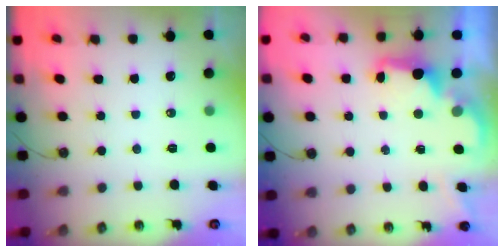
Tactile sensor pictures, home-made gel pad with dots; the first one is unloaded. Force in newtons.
{"total": 2.6, "press": 2.5, "slide": 0.6}